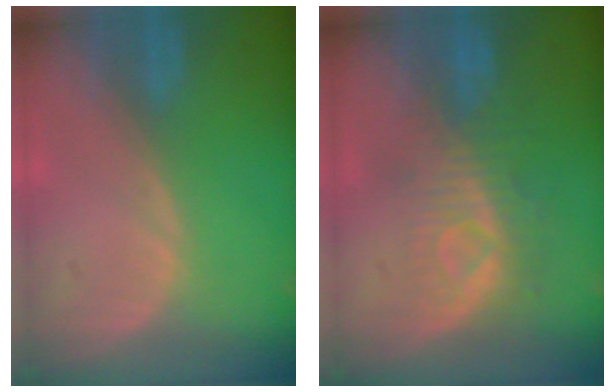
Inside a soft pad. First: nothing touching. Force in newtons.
{"total": 8.3, "press": 7.5, "slide": 3.6}